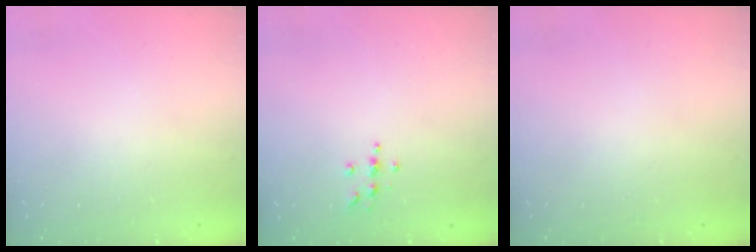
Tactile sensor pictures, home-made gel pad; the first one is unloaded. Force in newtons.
{"total": 4.3, "press": 4.3, "slide": 0.5}
{"total": 0.0}